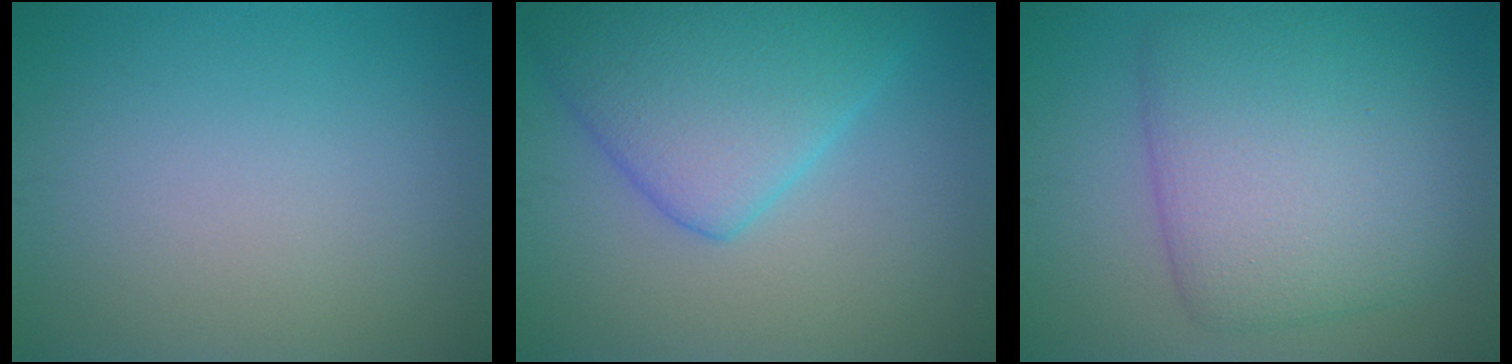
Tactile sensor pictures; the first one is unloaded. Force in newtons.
{"total": 7.2, "press": 7.2, "slide": 0.2}
{"total": 8.5, "press": 8.5, "slide": 0.3}